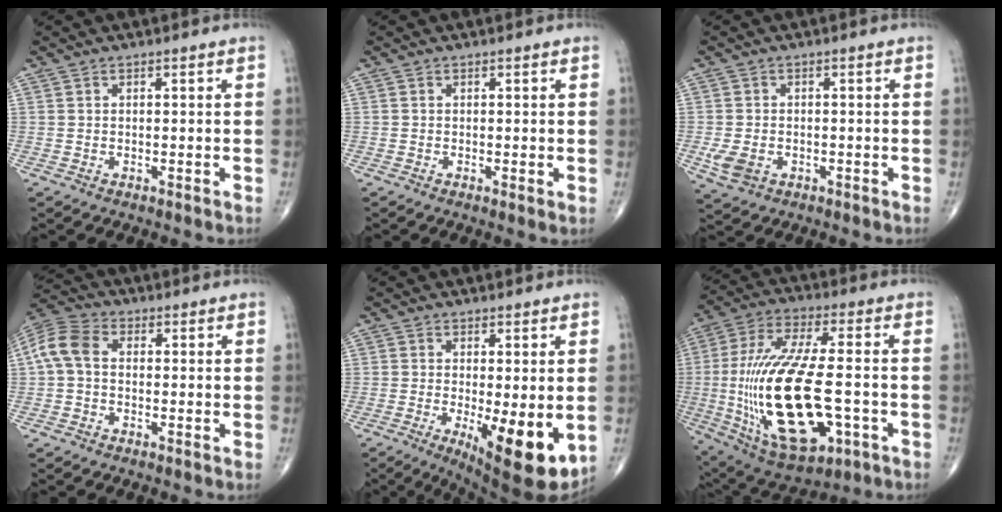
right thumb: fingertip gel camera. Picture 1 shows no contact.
{"total": 0.9, "force": [0.0, 0.1, 0.9], "torque": [-0.015, -0.003, -0.004]}
{"total": 4.6, "force": [-1.4, 3.3, 2.9], "torque": [-0.061, 0.001, -0.020]}
{"total": 7.4, "force": [0.2, 5.1, 5.4], "torque": [-0.111, 0.023, -0.006]}
{"total": 12.3, "force": [-2.8, 3.8, 11.4], "torque": [-0.161, -0.026, -0.030]}
{"total": 26.9, "force": [-4.4, 11.1, 24.2], "torque": [-0.528, -0.003, -0.057]}